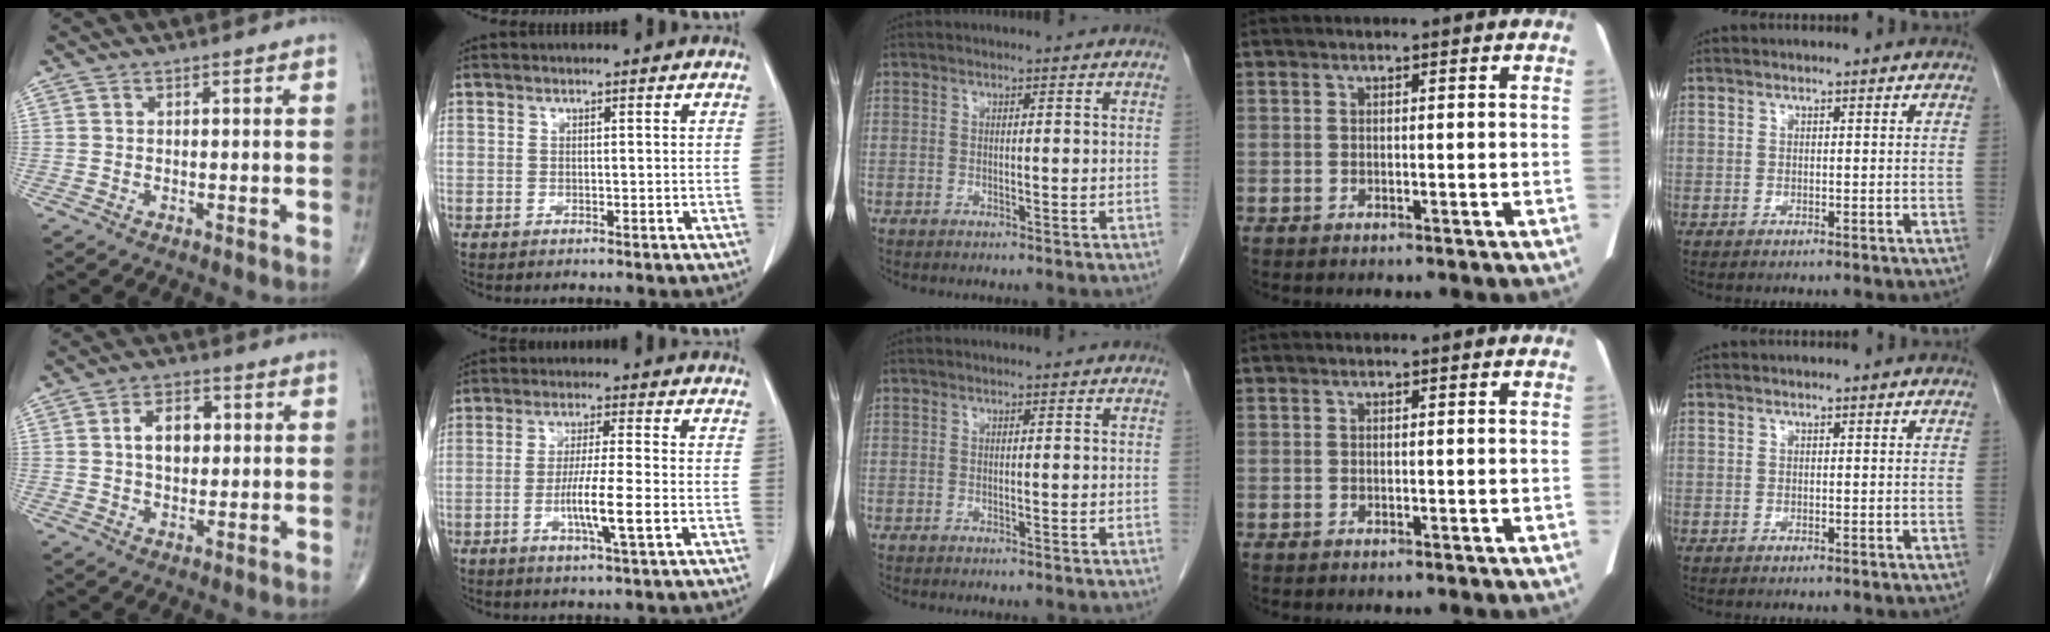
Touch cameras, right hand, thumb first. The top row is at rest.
{"thumb": {"total": 6.9, "force": [1.1, 4.5, 5.1], "torque": [-0.064, 0.009, 0.015]}, "index": {"total": 7.6, "force": [-2.0, -0.2, 7.3], "torque": [-0.132, -0.012, -0.039]}}